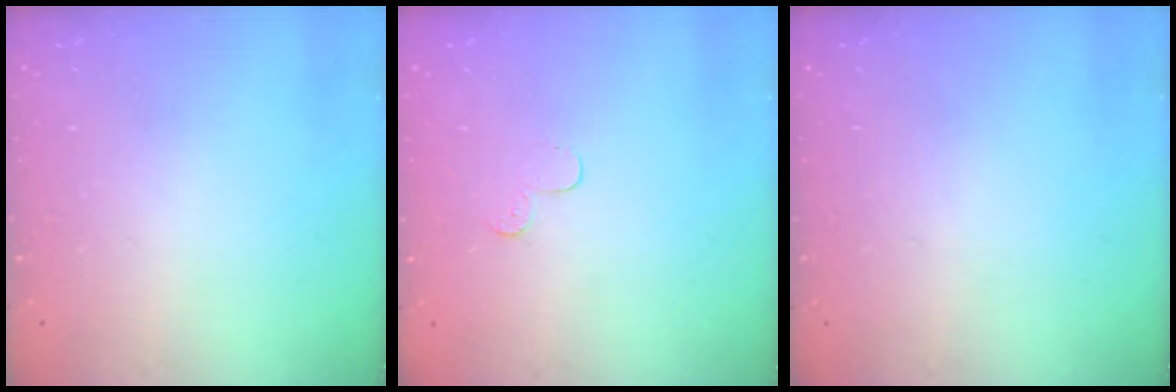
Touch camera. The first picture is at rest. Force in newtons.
{"total": 3.2, "press": 3.2, "slide": 0.3}
{"total": 0.0}